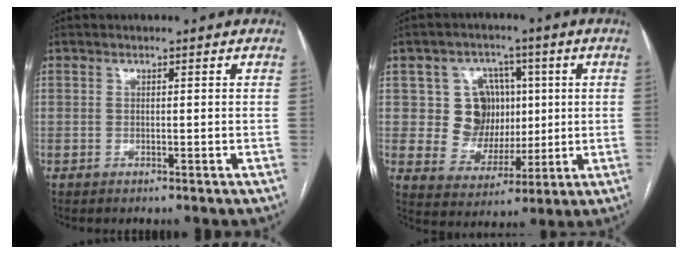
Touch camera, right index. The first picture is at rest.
{"total": 9.3, "force": [1.7, 8.5, 3.5], "torque": [-0.061, 0.025, 0.041]}